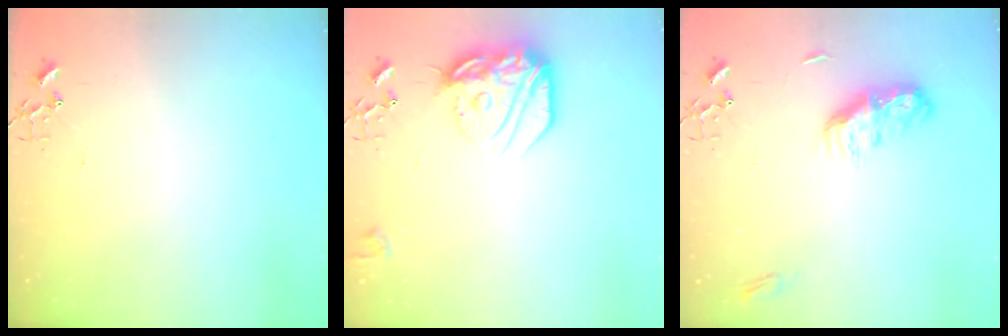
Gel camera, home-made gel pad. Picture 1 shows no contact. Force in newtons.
{"total": 18.7, "press": 18.6, "slide": 1.6}
{"total": 9.9, "press": 9.9, "slide": 0.1}